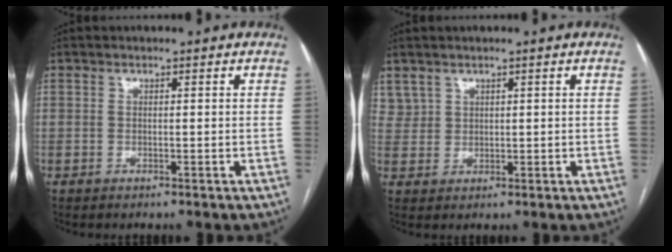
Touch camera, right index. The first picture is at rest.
{"total": 2.7, "force": [2.0, 1.8, 0.2], "torque": [0.003, 0.007, 0.043]}